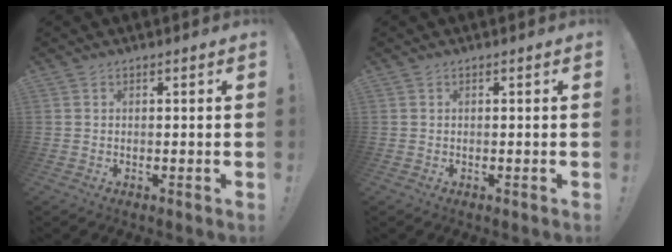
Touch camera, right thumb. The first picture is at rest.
{"total": 0.0}